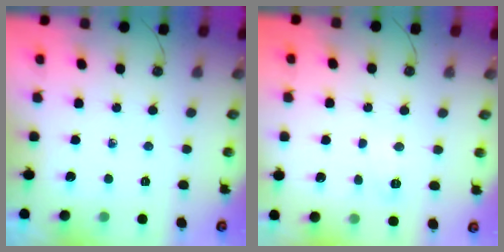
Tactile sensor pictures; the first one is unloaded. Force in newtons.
{"total": 4.7, "press": 4.7, "slide": 0.5}